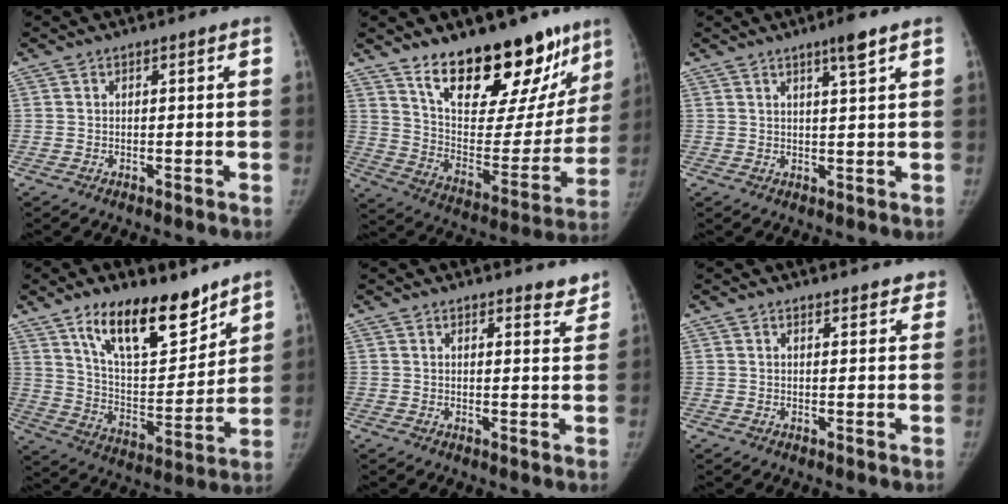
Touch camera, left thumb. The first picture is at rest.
{"total": 26.3, "force": [17.7, 11.6, 15.6], "torque": [-0.175, -0.090, 0.277]}
{"total": 3.9, "force": [2.5, -0.1, 2.9], "torque": [-0.049, -0.016, 0.043]}
{"total": 18.7, "force": [12.9, 7.5, 11.4], "torque": [-0.139, -0.083, 0.224]}
{"total": 4.1, "force": [3.8, 1.1, 1.2], "torque": [0.006, -0.027, 0.037]}
{"total": 4.5, "force": [4.1, 1.4, 1.1], "torque": [0.012, -0.018, 0.040]}